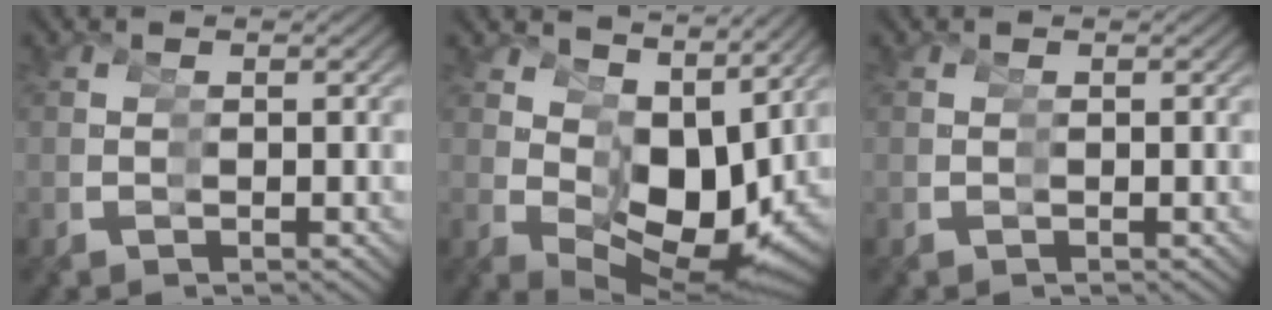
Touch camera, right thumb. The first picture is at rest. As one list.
[{"total": 8.9, "force": [1.0, 4.9, 7.4], "torque": [-0.122, -0.021, 0.035]}, {"total": 0.0}]